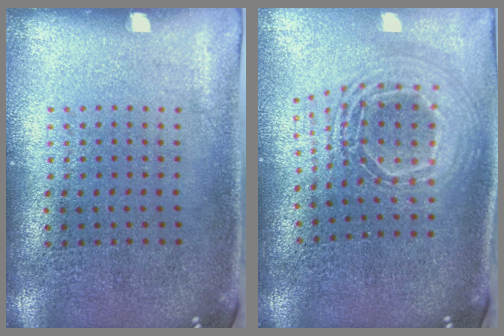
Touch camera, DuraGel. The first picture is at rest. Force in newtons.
{"total": 2.2, "press": 1.7, "slide": 1.3}